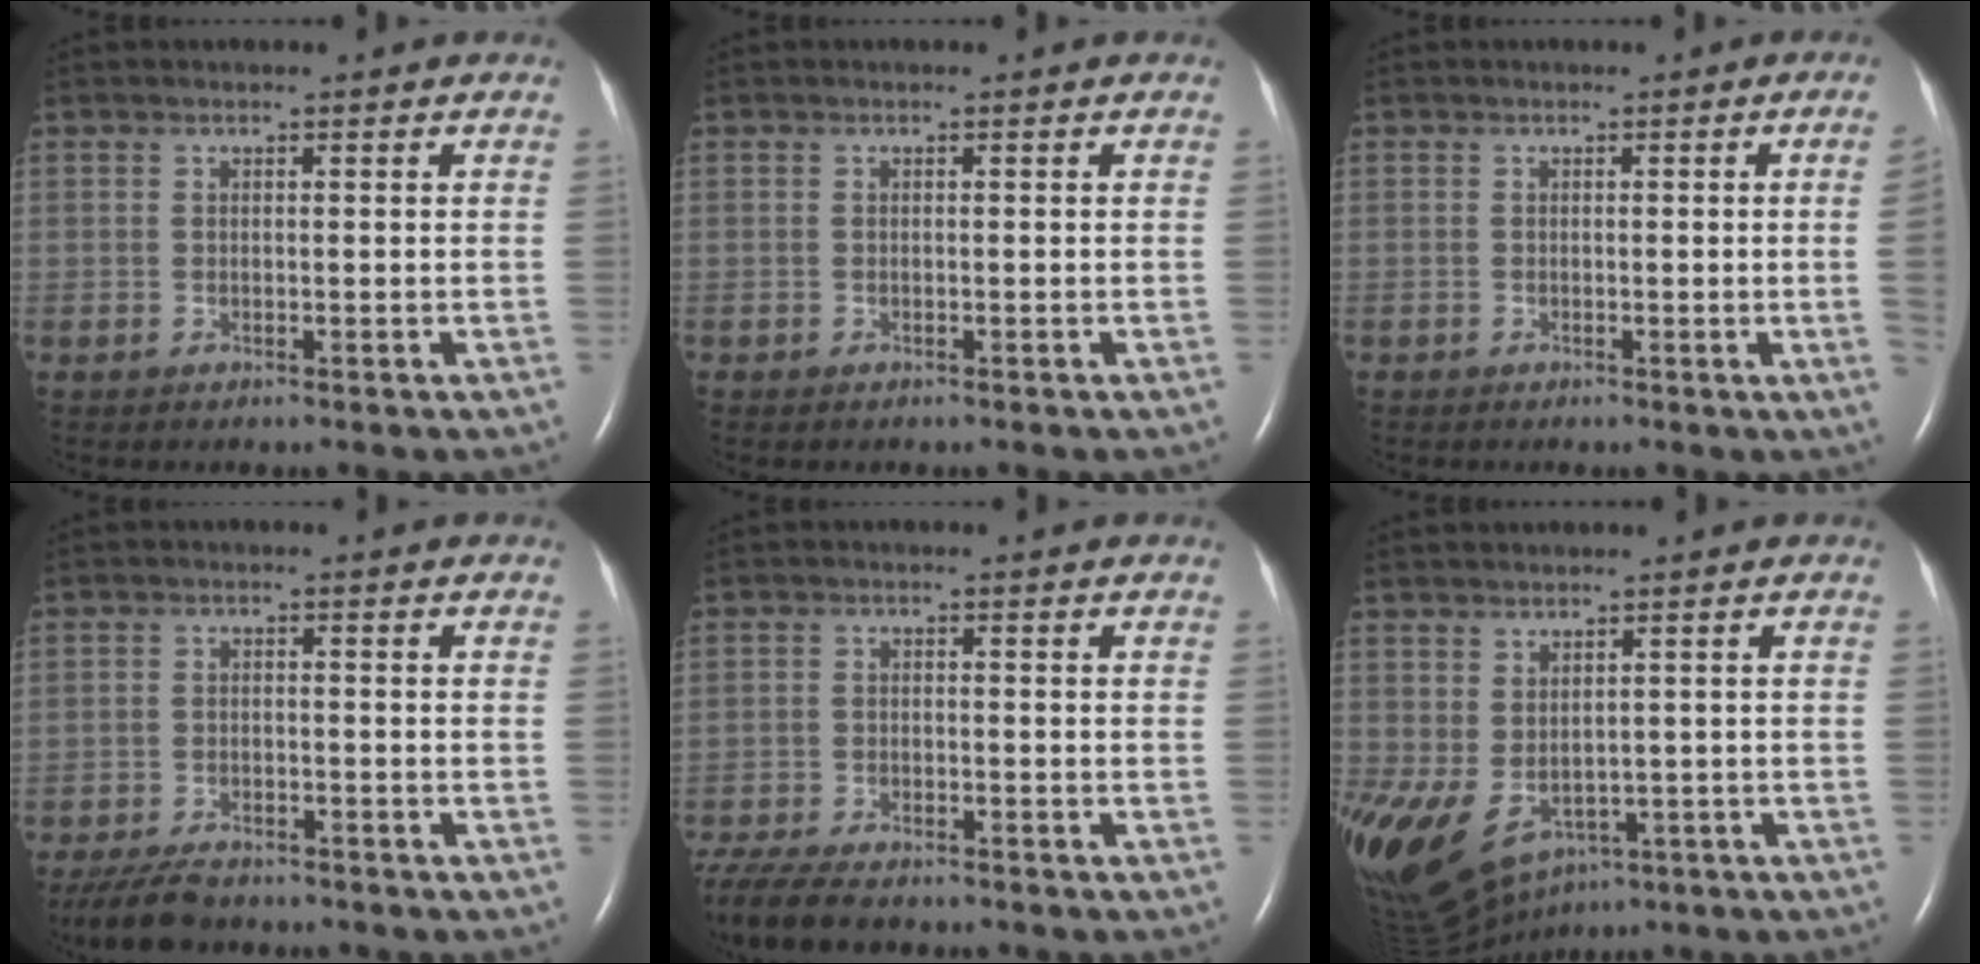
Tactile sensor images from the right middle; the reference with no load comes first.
{"total": 0.0}
{"total": 3.1, "force": [-0.1, -1.5, 2.7], "torque": [-0.033, -0.005, 0.001]}
{"total": 6.9, "force": [-5.9, 2.2, 2.8], "torque": [-0.055, -0.015, -0.098]}
{"total": 10.0, "force": [-8.4, 2.6, 4.7], "torque": [-0.089, -0.022, -0.139]}
{"total": 14.7, "force": [-6.7, 9.2, 9.3], "torque": [-0.210, -0.022, -0.085]}